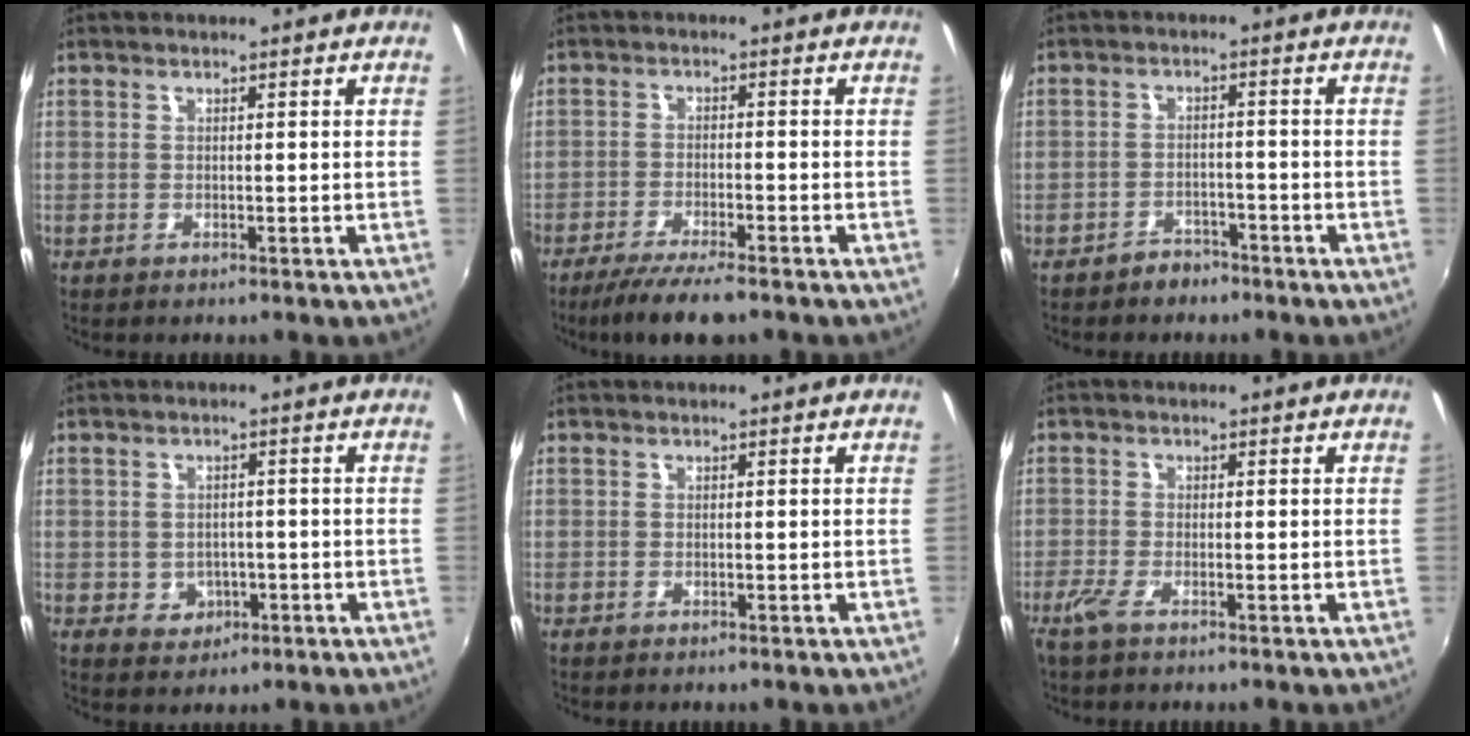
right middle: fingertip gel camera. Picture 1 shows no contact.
{"total": 8.1, "force": [-6.4, 1.2, 4.7], "torque": [-0.106, -0.022, -0.110]}
{"total": 3.5, "force": [-3.0, 1.8, 0.4], "torque": [-0.016, 0.011, -0.044]}
{"total": 4.1, "force": [-1.0, 3.7, 1.3], "torque": [-0.032, 0.005, -0.003]}
{"total": 0.0}
{"total": 2.2, "force": [-1.4, 0.1, 1.6], "torque": [-0.036, -0.009, -0.031]}